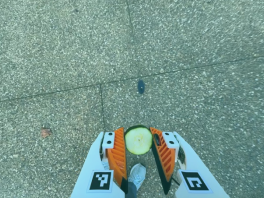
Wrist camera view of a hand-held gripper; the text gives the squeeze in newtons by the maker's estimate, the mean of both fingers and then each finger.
{"total": 8.9, "left": 8.4, "right": 9.4}